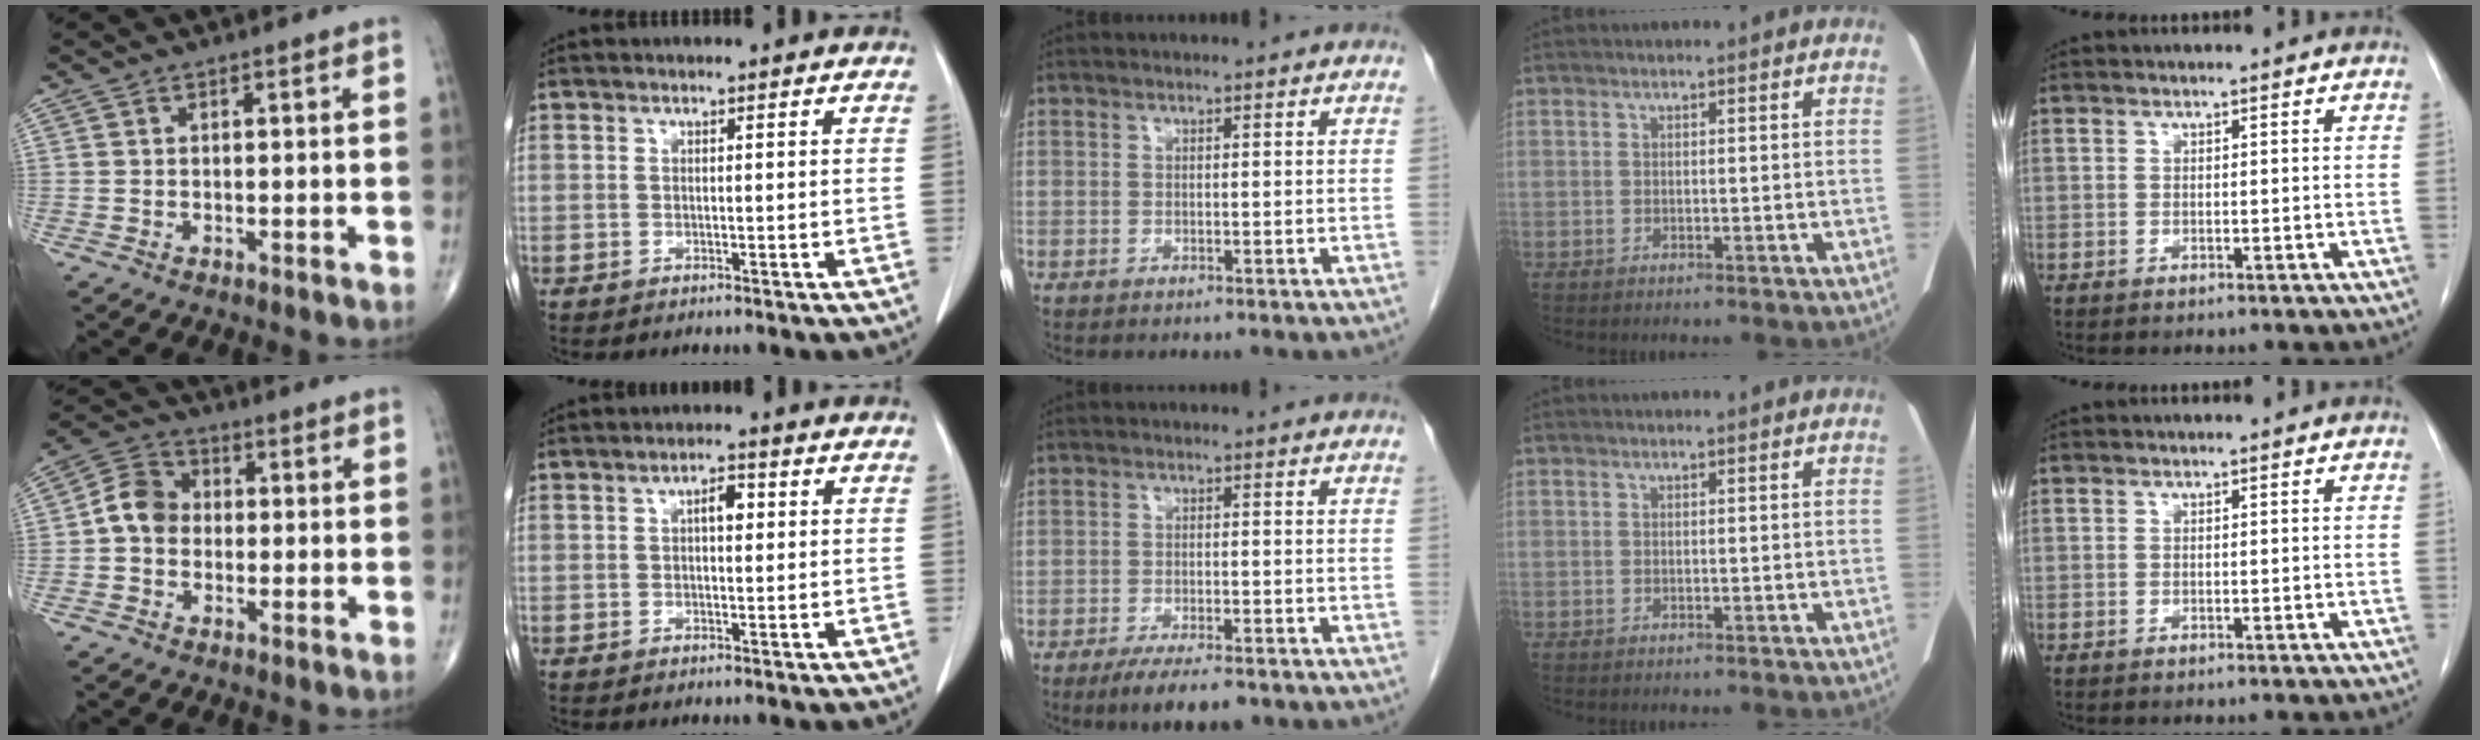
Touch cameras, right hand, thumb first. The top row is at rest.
{"thumb": {"total": 7.1, "force": [-0.5, 5.9, 3.9], "torque": [-0.055, 0.026, -0.023]}, "index": {"total": 2.7, "force": [0.6, 1.1, 2.4], "torque": [-0.036, 0.006, 0.007]}, "middle": {"total": 6.4, "force": [-4.7, 1.3, 4.2], "torque": [-0.061, -0.012, -0.072]}}